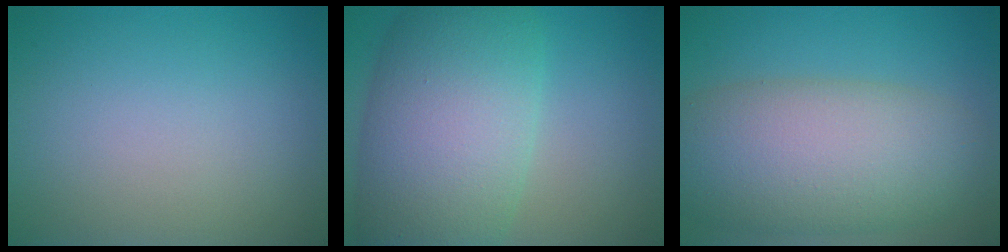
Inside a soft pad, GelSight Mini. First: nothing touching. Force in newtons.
{"total": 11.7, "press": 11.7, "slide": 0.7}
{"total": 10.0, "press": 10.0, "slide": 0.6}